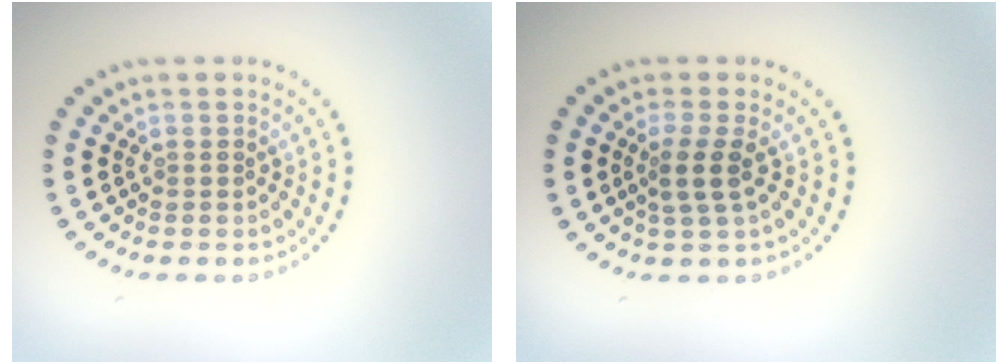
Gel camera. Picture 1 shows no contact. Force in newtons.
{"total": 2.2, "press": 1.8, "slide": 1.3}